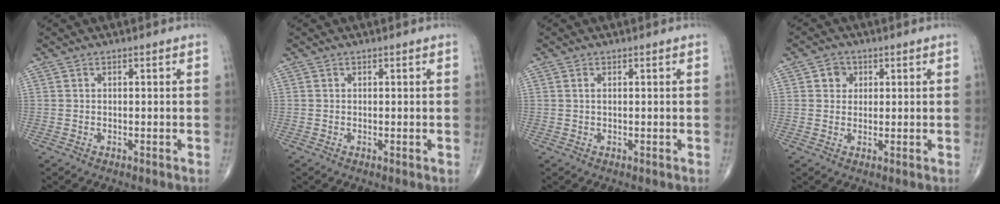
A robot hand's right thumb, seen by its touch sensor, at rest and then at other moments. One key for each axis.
{"total": 0.0}
{"total": 0.7, "fx": 0.2, "fy": 0.3, "fz": 0.6, "tx": -0.014, "ty": 0.005, "tz": 0.006}
{"total": 3.1, "fx": 1.0, "fy": 2.7, "fz": 1.1, "tx": 0.001, "ty": -0.002, "tz": 0.012}